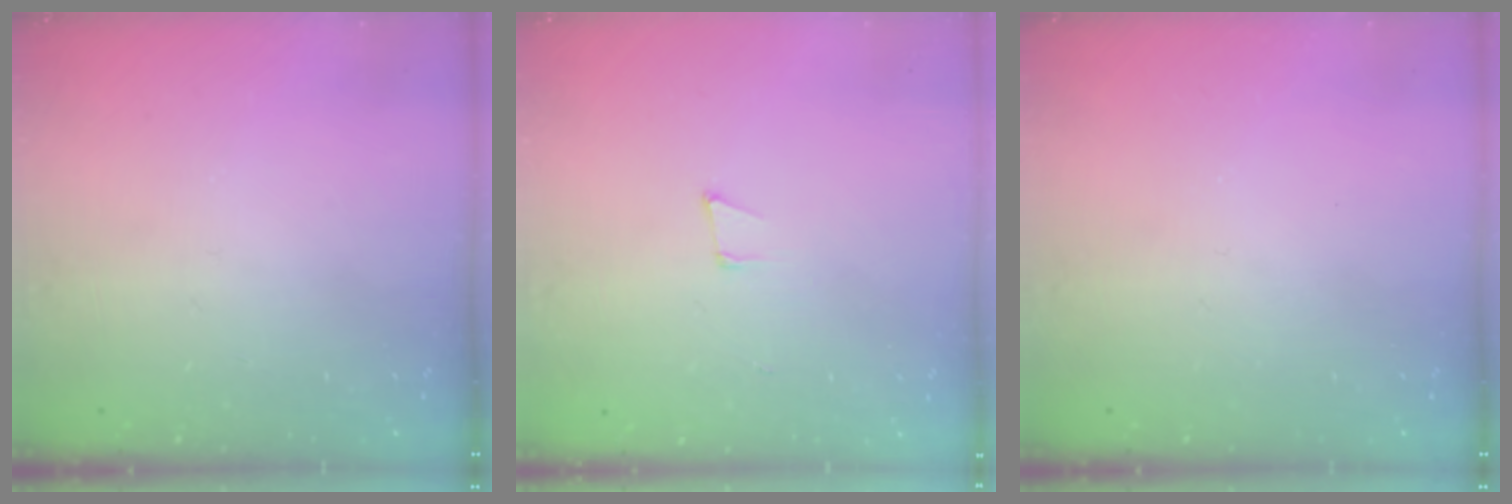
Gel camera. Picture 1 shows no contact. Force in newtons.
{"total": 5.0, "press": 4.2, "slide": 2.7}
{"total": 0.0}